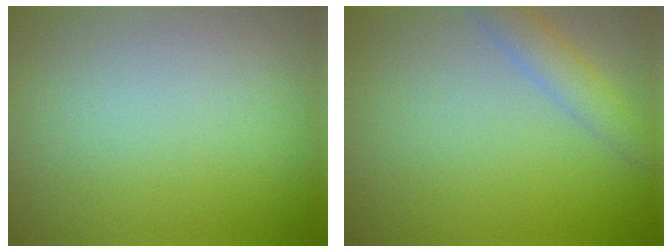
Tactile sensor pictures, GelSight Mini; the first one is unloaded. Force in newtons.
{"total": 2.5, "press": 2.5, "slide": 0.1}